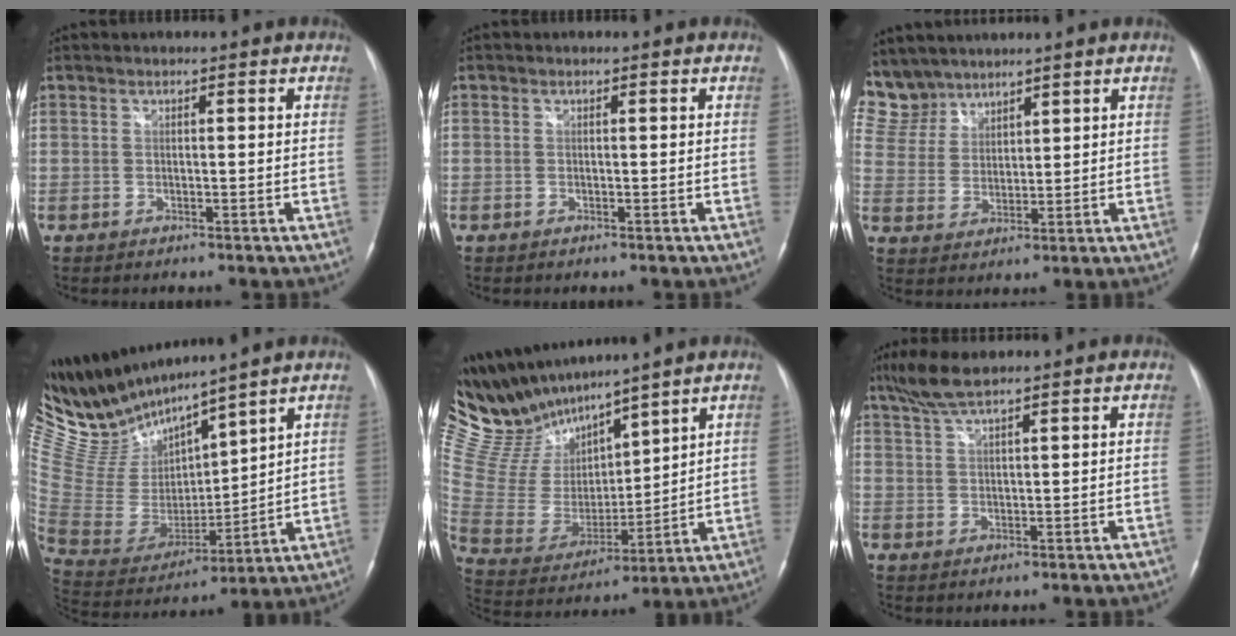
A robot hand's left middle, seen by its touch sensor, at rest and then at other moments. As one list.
[{"total": 0.0}, {"total": 9.1, "force": [8.1, 4.1, 0.2], "torque": [-0.015, 0.012, 0.179]}, {"total": 15.8, "force": [14.8, 0.7, 5.4], "torque": [-0.130, -0.002, 0.312]}, {"total": 15.7, "force": [14.6, 2.9, 5.1], "torque": [-0.123, 0.004, 0.302]}, {"total": 5.3, "force": [4.3, 0.2, 3.1], "torque": [-0.075, 0.014, 0.087]}]